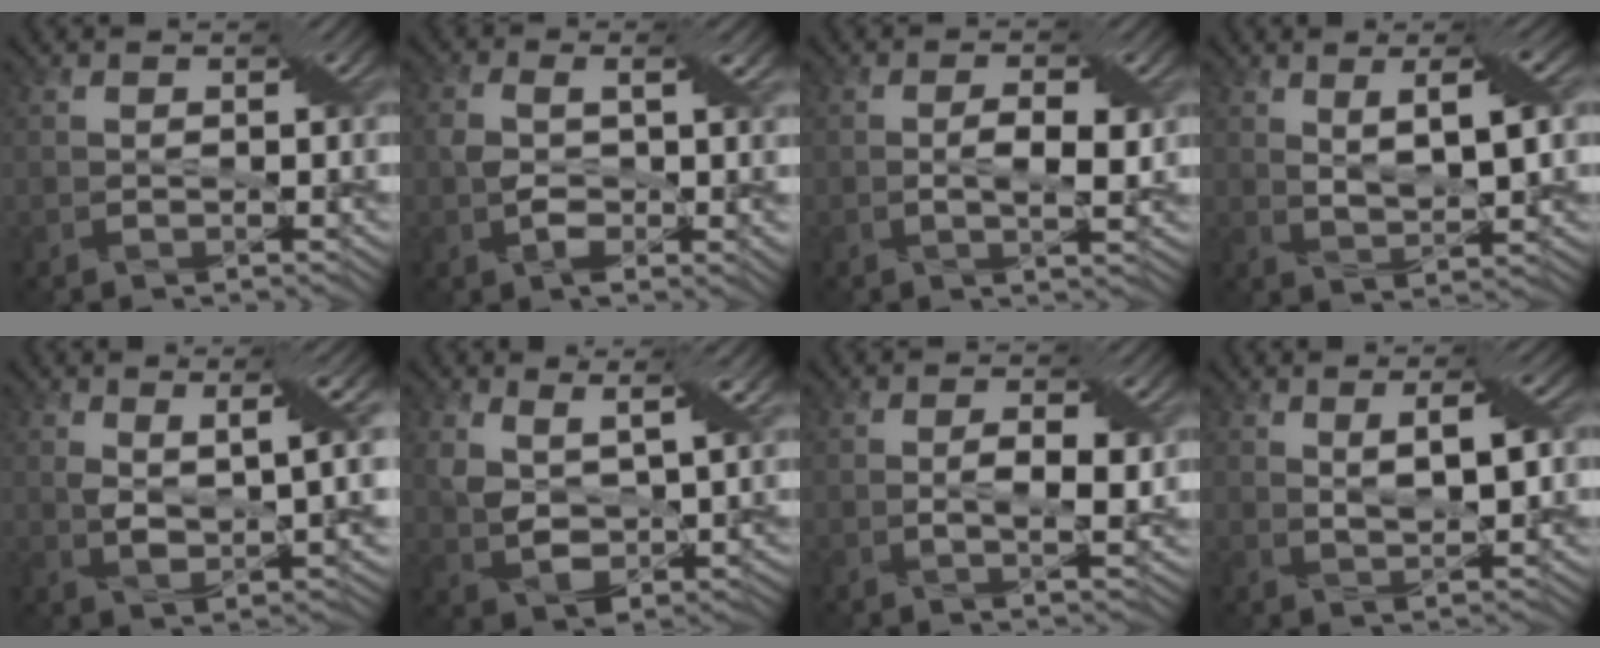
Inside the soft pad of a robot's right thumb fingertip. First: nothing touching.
{"total": 4.6, "force": [-0.3, 1.9, 4.2], "torque": [-0.080, -0.003, -0.007]}
{"total": 2.5, "force": [0.0, 0.7, 2.4], "torque": [-0.043, 0.000, 0.000]}
{"total": 4.3, "force": [2.0, 0.8, 3.8], "torque": [-0.066, -0.001, 0.039]}
{"total": 5.0, "force": [1.9, 1.2, 4.5], "torque": [-0.083, 0.000, 0.036]}
{"total": 5.3, "force": [2.4, 2.5, 4.0], "torque": [-0.097, -0.008, 0.047]}
{"total": 2.8, "force": [0.1, 0.9, 2.7], "torque": [-0.049, -0.001, 0.000]}
{"total": 3.3, "force": [1.6, 0.5, 2.9], "torque": [-0.047, -0.003, 0.032]}